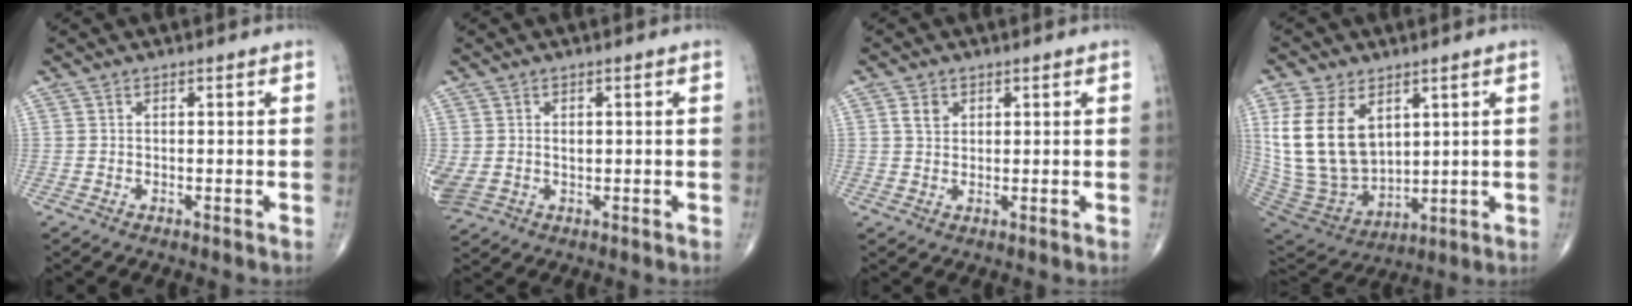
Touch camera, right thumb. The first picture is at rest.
{"total": 5.2, "force": [0.2, 3.9, 3.3], "torque": [-0.079, 0.003, 0.018]}
{"total": 2.7, "force": [1.2, 1.9, 1.5], "torque": [-0.020, -0.001, 0.024]}
{"total": 17.9, "force": [5.5, 11.6, 12.4], "torque": [-0.231, -0.026, 0.132]}